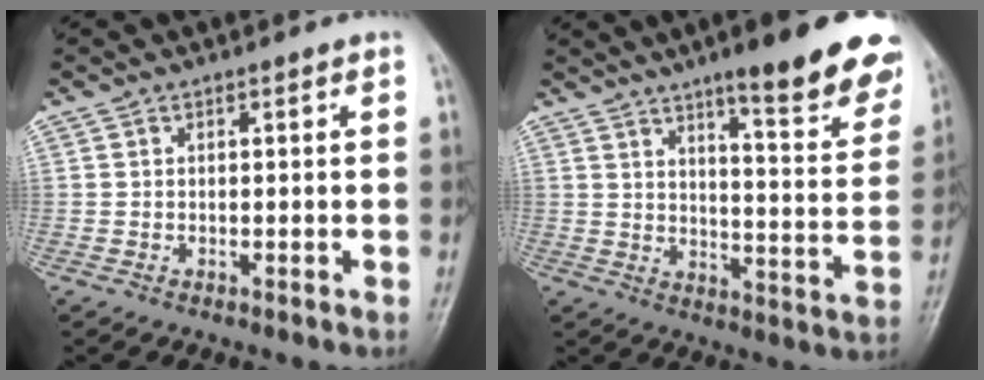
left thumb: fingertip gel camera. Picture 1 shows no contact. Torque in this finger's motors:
{"motor_torque": [0.73, 0.80, 1.40, -1.38, 0.09]}